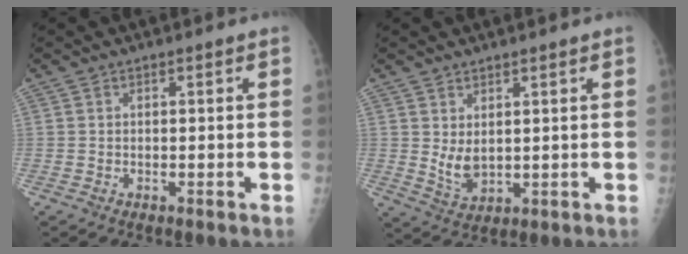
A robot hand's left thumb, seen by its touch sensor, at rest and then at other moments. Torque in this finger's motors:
{"motor_torque": [0.96, 0.76, 0.51, -0.37, 0.01]}